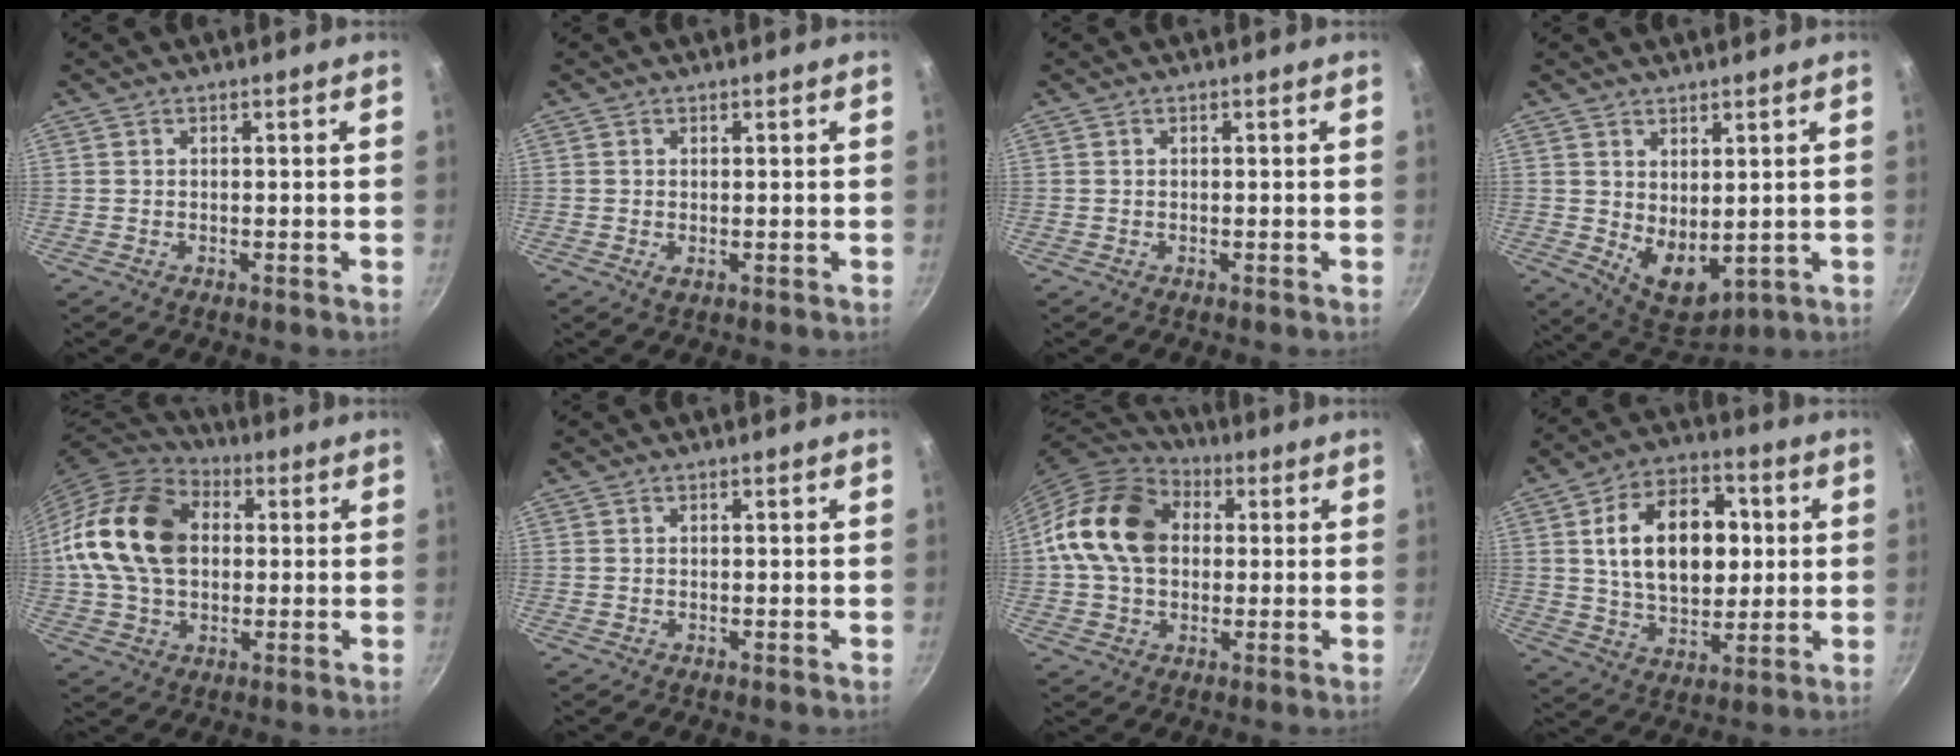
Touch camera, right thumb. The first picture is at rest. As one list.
[{"total": 0.8, "force": [0.1, 0.5, 0.6], "torque": [-0.010, -0.004, 0.001]}, {"total": 0.0}, {"total": 8.2, "force": [1.4, 5.0, 6.4], "torque": [-0.072, -0.027, 0.044]}, {"total": 19.7, "force": [2.1, 14.1, 13.6], "torque": [-0.241, 0.027, 0.026]}, {"total": 0.0}, {"total": 17.3, "force": [2.1, 13.0, 11.3], "torque": [-0.184, 0.024, 0.022]}, {"total": 19.3, "force": [3.2, 12.7, 14.2], "torque": [-0.195, 0.009, 0.050]}]